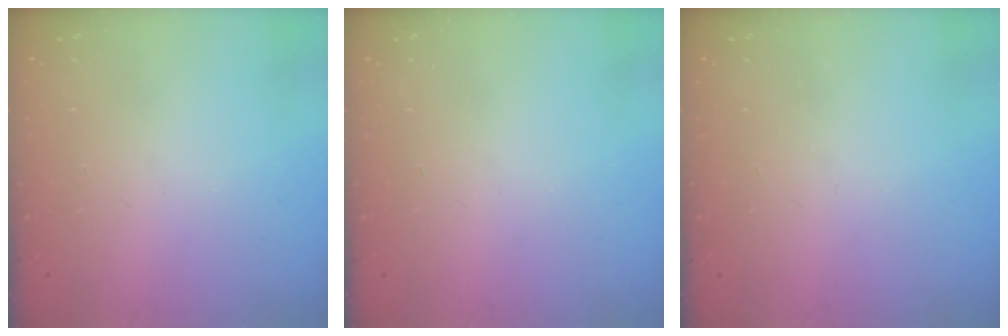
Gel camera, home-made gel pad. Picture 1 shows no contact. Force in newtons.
{"total": 0.0}
{"total": 0.0}